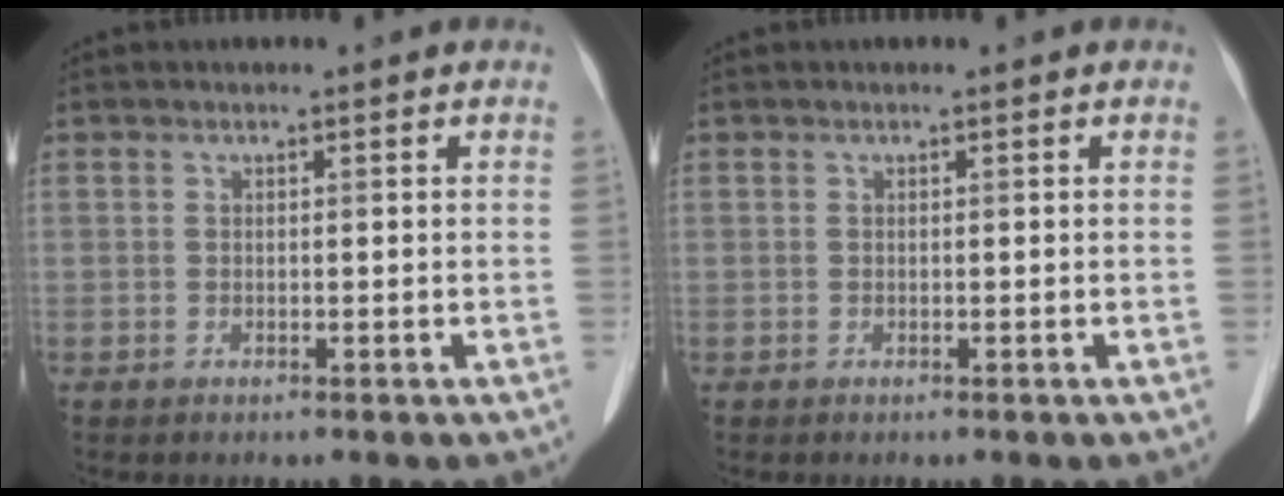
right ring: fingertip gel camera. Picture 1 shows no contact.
{"total": 0.0}